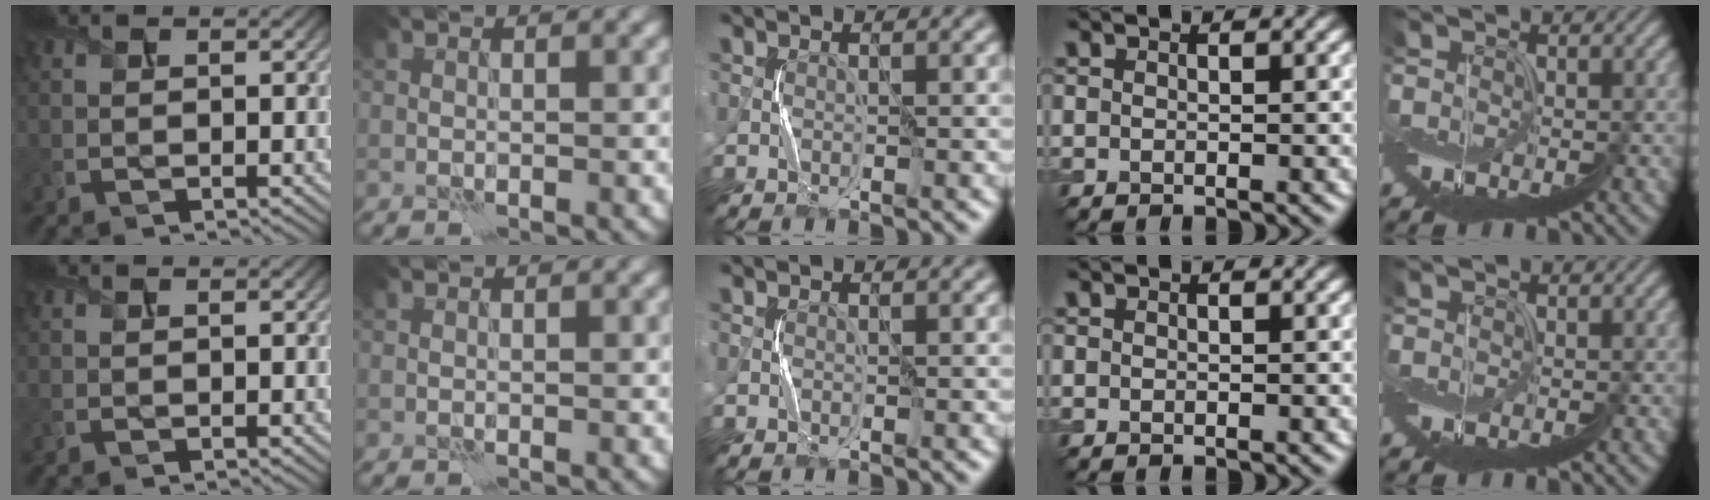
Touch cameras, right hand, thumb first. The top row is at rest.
{}